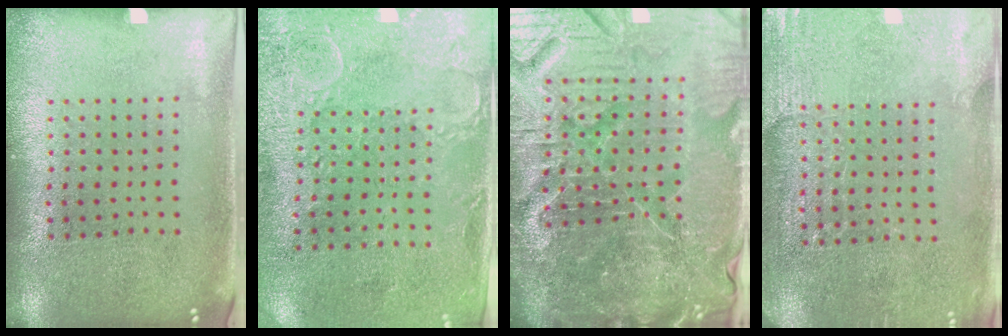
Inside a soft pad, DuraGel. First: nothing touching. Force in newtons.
{"total": 2.9, "press": 2.4, "slide": 1.6}
{"total": 7.1, "press": 6.3, "slide": 3.3}
{"total": 2.8, "press": 2.7, "slide": 0.8}